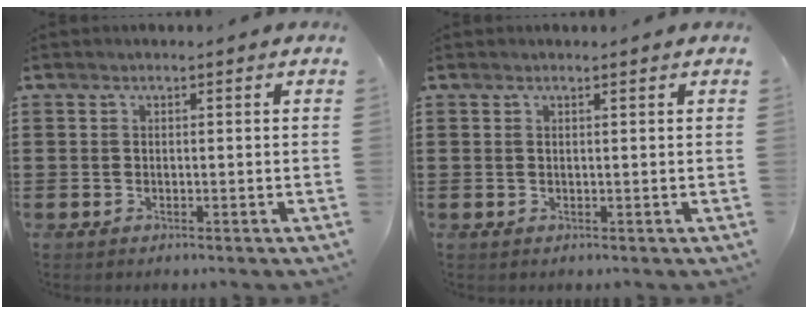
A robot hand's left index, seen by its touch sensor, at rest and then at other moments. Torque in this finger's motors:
{"motor_torque": [0.00, 0.01, 0.00, 0.00]}